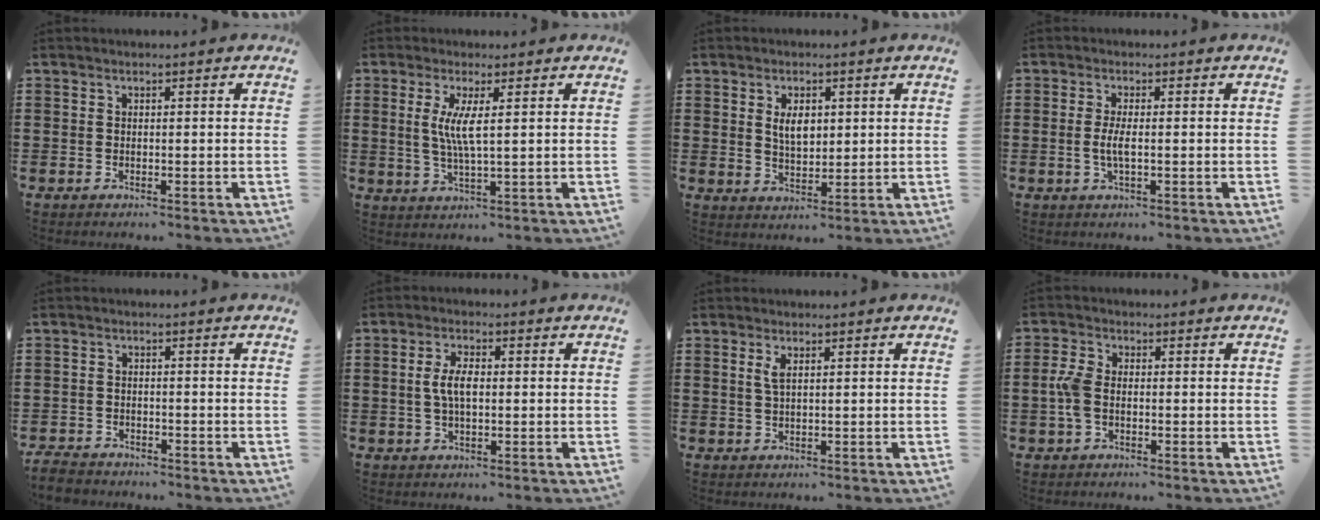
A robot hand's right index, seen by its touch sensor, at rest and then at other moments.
{"total": 4.9, "force": [0.9, 0.5, 4.8], "torque": [-0.102, -0.008, 0.010]}
{"total": 4.0, "force": [1.0, 2.2, 3.2], "torque": [-0.052, 0.001, 0.013]}
{"total": 2.9, "force": [-0.4, 0.7, 2.8], "torque": [-0.065, -0.006, -0.012]}
{"total": 2.6, "force": [-2.5, 0.5, 0.4], "torque": [-0.019, -0.004, -0.054]}
{"total": 4.5, "force": [0.1, 1.9, 4.1], "torque": [-0.096, 0.000, -0.006]}
{"total": 1.8, "force": [0.8, 0.5, 1.6], "torque": [-0.034, 0.002, 0.012]}
{"total": 4.3, "force": [-0.6, 2.6, 3.4], "torque": [-0.094, -0.005, -0.019]}